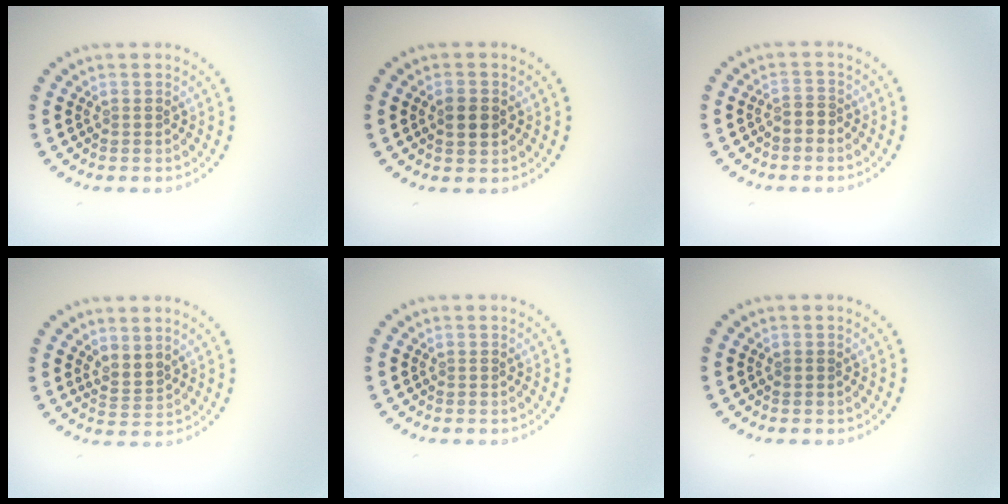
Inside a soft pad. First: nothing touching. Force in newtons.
{"total": 2.2, "press": 2.2, "slide": 0.1}
{"total": 1.4, "press": 1.3, "slide": 0.7}
{"total": 1.8, "press": 1.3, "slide": 1.2}
{"total": 0.0}
{"total": 0.5, "press": 0.5, "slide": 0.1}